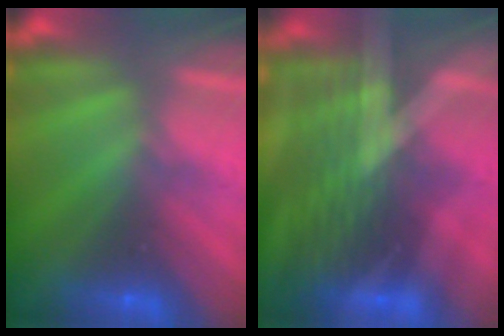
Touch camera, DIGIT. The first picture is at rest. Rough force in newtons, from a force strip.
{"total": 3.0}